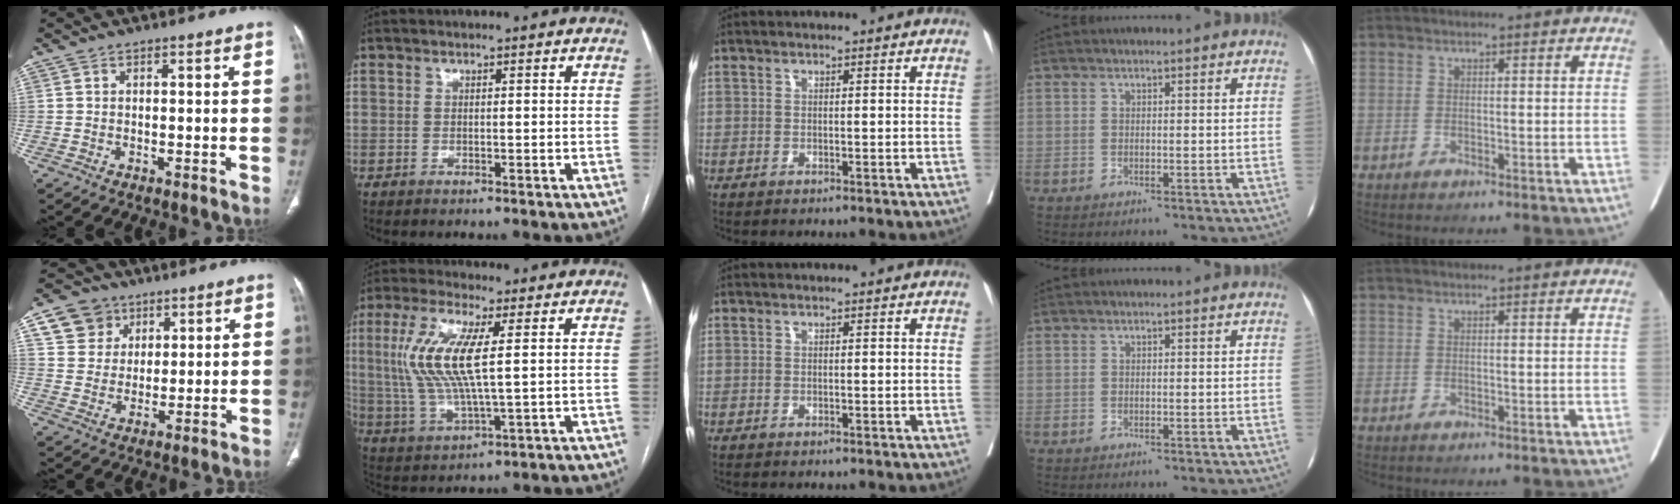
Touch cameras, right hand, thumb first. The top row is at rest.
{"thumb": {"total": 8.7, "force": [4.3, 7.3, 2.0], "torque": [-0.009, -0.013, 0.081]}, "index": {"total": 11.8, "force": [2.3, 2.3, 11.4], "torque": [-0.258, 0.005, 0.046]}}